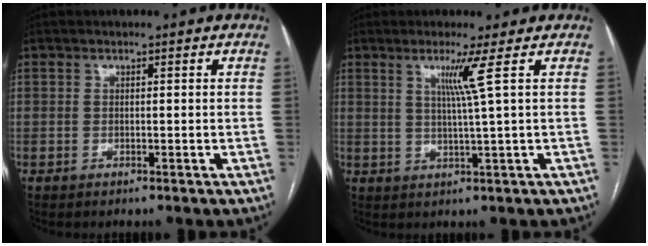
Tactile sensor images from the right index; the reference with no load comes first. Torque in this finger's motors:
{"motor_torque": [0.47, 0.16, 0.09, 0.07]}